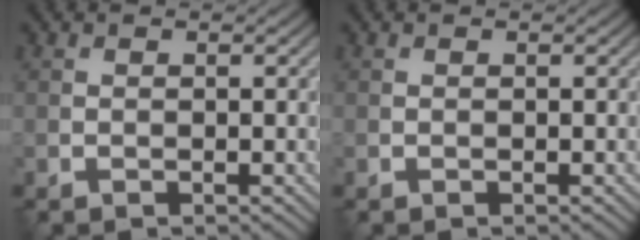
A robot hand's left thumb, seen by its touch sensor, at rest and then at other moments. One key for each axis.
{"total": 0.0}